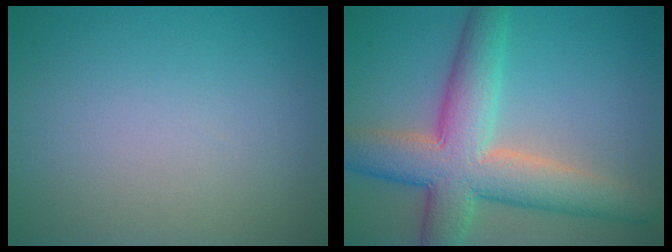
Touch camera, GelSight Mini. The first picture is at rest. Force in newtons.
{"total": 9.2, "press": 9.2, "slide": 0.4}